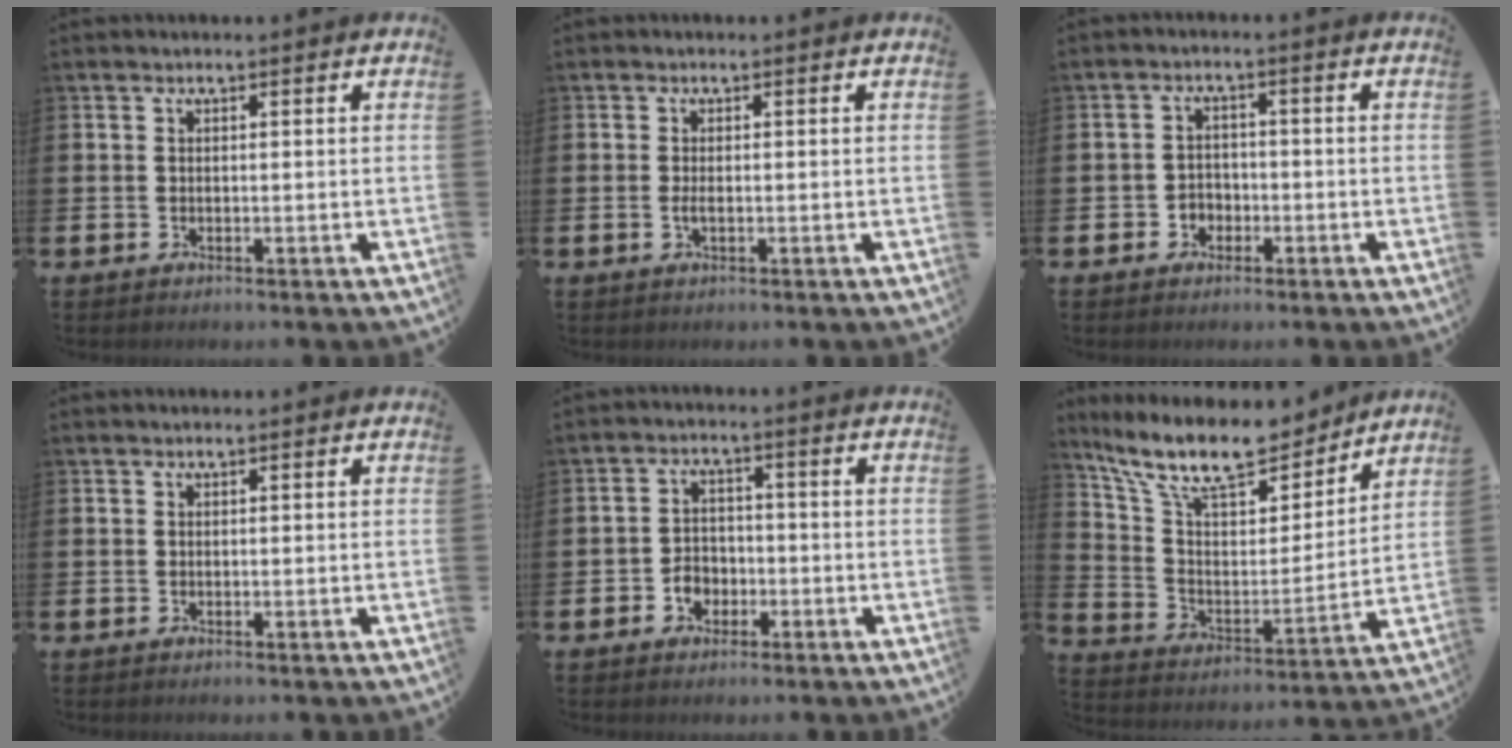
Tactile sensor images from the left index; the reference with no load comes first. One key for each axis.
{"total": 1.0, "fx": -0.3, "fy": 0.3, "fz": 0.9, "tx": -0.024, "ty": 0.002, "tz": -0.003}
{"total": 2.4, "fx": -1.3, "fy": 1.9, "fz": 0.4, "tx": -0.020, "ty": 0.010, "tz": -0.030}
{"total": 0.0}
{"total": 3.2, "fx": -1.5, "fy": 2.5, "fz": 1.3, "tx": -0.019, "ty": 0.002, "tz": -0.035}
{"total": 12.8, "fx": 11.0, "fy": 3.7, "fz": 5.2, "tx": -0.136, "ty": -0.068, "tz": 0.194}